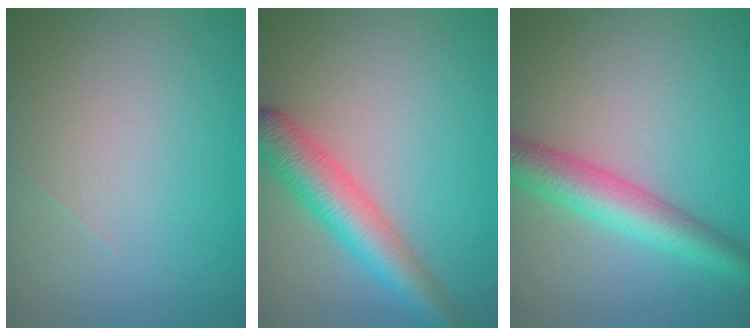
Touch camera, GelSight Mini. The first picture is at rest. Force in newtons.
{"total": 5.4, "press": 5.4, "slide": 0.2}
{"total": 5.1, "press": 5.1, "slide": 0.1}